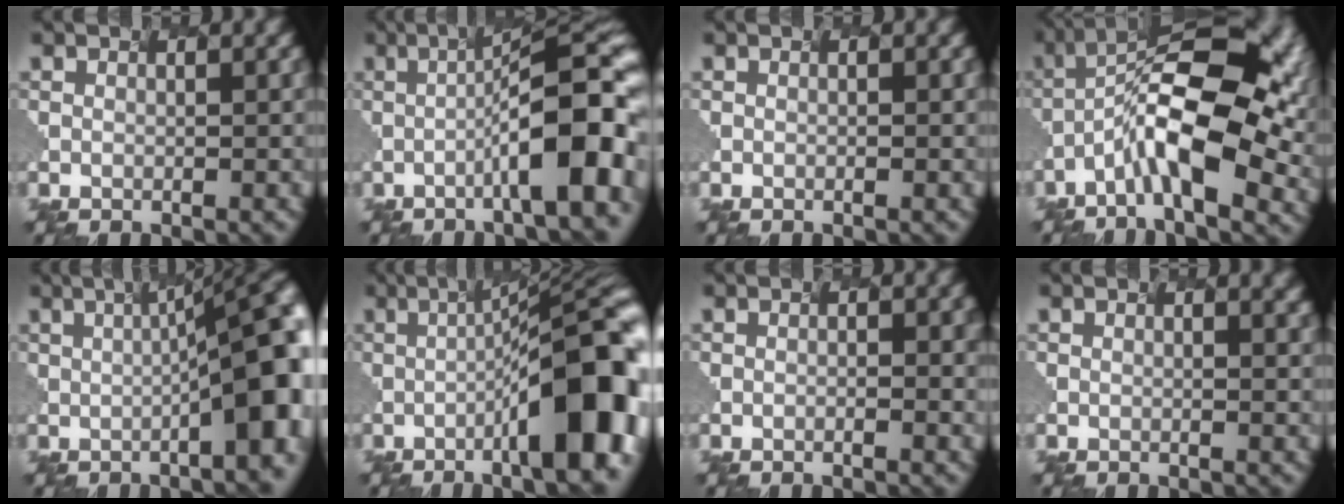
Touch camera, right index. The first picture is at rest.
{"total": 8.7, "force": [-2.0, 1.1, 8.4], "torque": [-0.115, 0.009, -0.032]}
{"total": 0.0}
{"total": 11.1, "force": [-3.2, 3.5, 10.1], "torque": [-0.191, 0.014, -0.052]}
{"total": 12.3, "force": [-1.1, 3.4, 11.8], "torque": [-0.111, 0.010, -0.010]}
{"total": 12.7, "force": [-3.1, 2.7, 12.1], "torque": [-0.155, 0.012, -0.043]}
{"total": 0.8, "force": [-0.2, 0.0, 0.8], "torque": [-0.008, -0.001, -0.002]}
{"total": 1.8, "force": [0.9, 0.9, 1.2], "torque": [-0.002, 0.017, -0.016]}